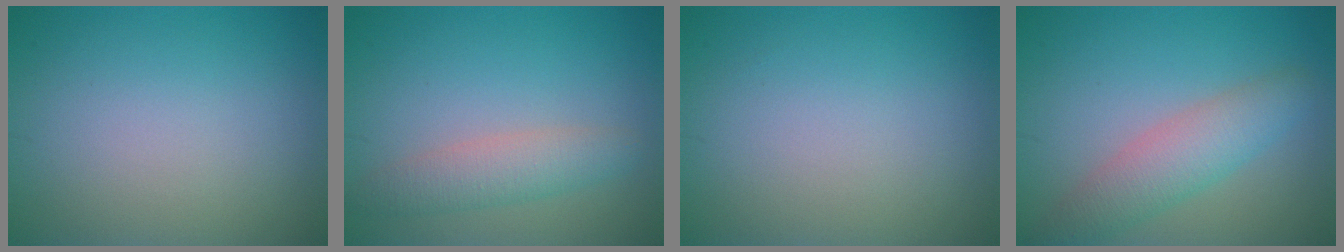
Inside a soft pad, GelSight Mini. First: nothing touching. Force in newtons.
{"total": 3.0, "press": 3.0, "slide": 0.1}
{"total": 0.0}
{"total": 4.0, "press": 4.0, "slide": 0.1}